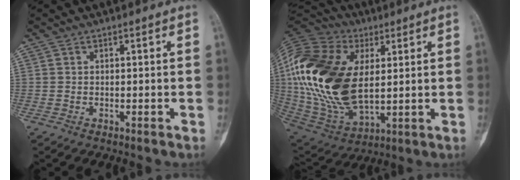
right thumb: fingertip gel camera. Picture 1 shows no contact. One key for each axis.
{"total": 28.1, "fx": 4.2, "fy": 16.3, "fz": 22.5, "tx": -0.468, "ty": -0.020, "tz": 0.079}